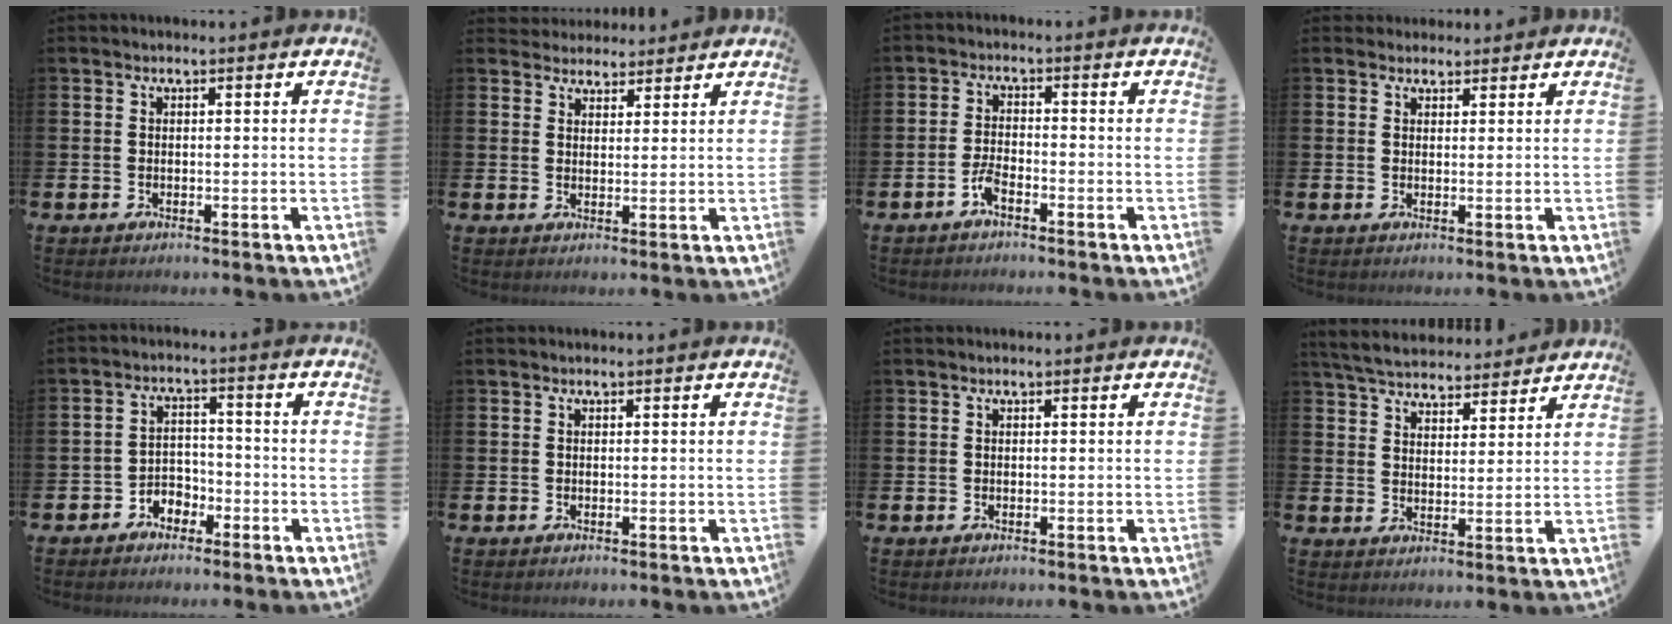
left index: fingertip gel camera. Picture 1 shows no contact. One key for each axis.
{"total": 3.5, "fx": 3.2, "fy": 1.2, "fz": -0.3, "tx": -0.005, "ty": -0.014, "tz": 0.060}
{"total": 2.5, "fx": -1.8, "fy": 0.7, "fz": 1.7, "tx": -0.033, "ty": 0.006, "tz": -0.034}
{"total": 2.3, "fx": 2.2, "fy": 0.9, "fz": -0.1, "tx": 0.013, "ty": -0.009, "tz": 0.038}
{"total": 3.0, "fx": -2.4, "fy": 1.7, "fz": 0.2, "tx": -0.017, "ty": 0.002, "tz": -0.055}
{"total": 0.0}
{"total": 0.0}
{"total": 5.7, "fx": 5.5, "fy": 1.2, "fz": 0.7, "tx": -0.043, "ty": -0.028, "tz": 0.100}